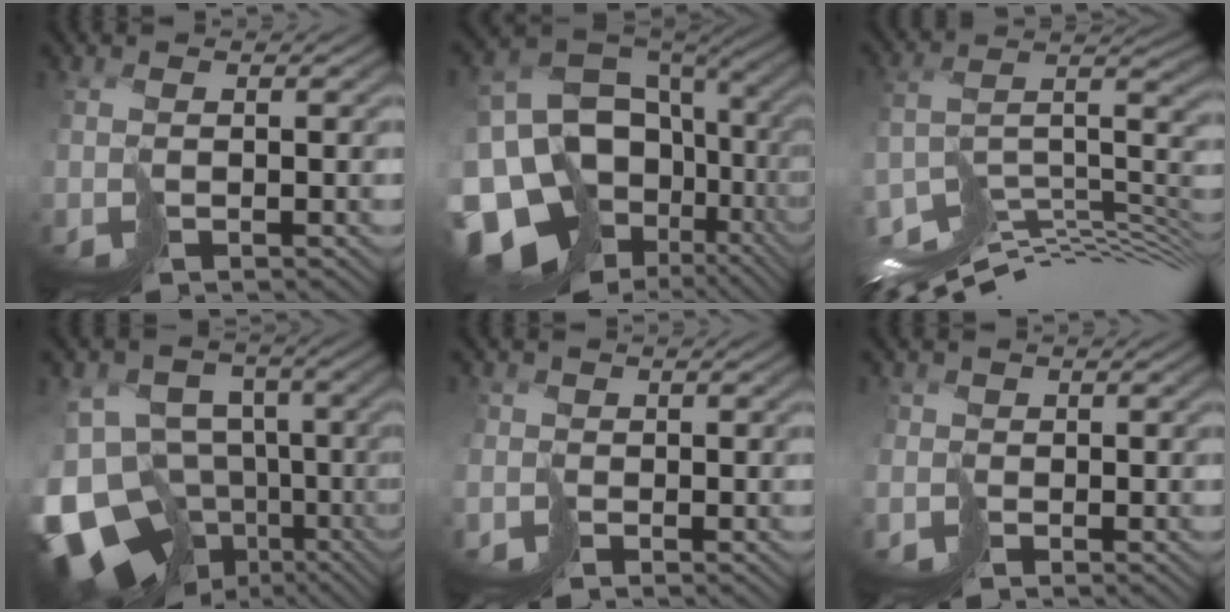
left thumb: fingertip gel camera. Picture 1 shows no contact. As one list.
[{"total": 19.5, "force": [-6.3, 14.2, 11.8], "torque": [-0.270, -0.014, -0.067]}, {"total": 13.9, "force": [-9.4, 3.9, 9.4], "torque": [-0.177, 0.002, -0.162]}, {"total": 17.8, "force": [-8.9, 12.2, 9.5], "torque": [-0.221, -0.025, -0.117]}, {"total": 2.2, "force": [-1.3, 1.7, -0.5], "torque": [0.016, -0.005, -0.040]}, {"total": 2.2, "force": [-1.1, 1.9, -0.4], "torque": [0.010, -0.006, -0.036]}]